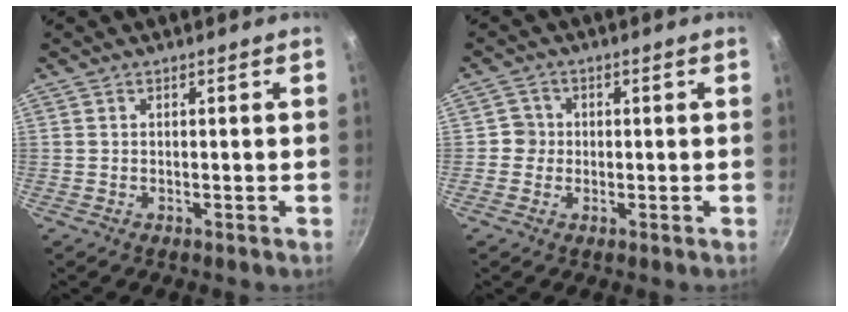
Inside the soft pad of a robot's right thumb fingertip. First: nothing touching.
{"total": 3.0, "force": [-0.3, 3.0, 0.5], "torque": [0.017, 0.007, -0.013]}